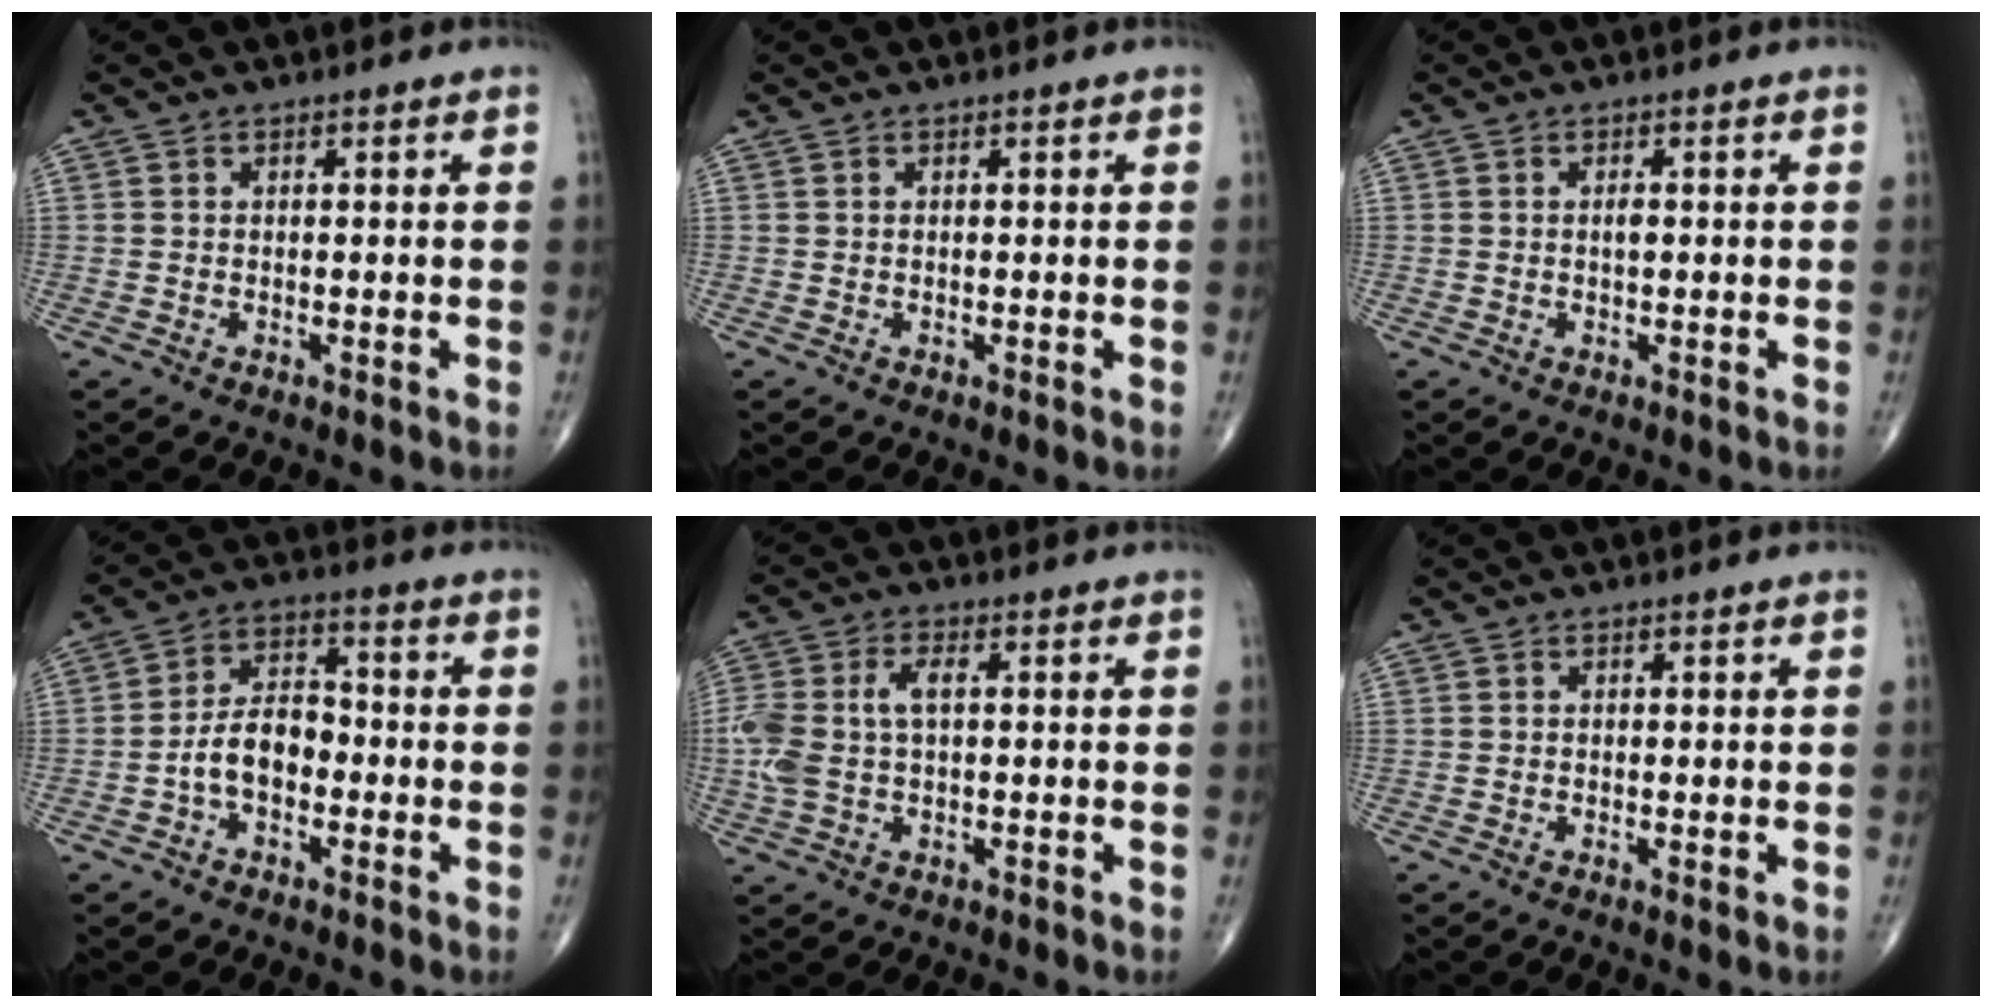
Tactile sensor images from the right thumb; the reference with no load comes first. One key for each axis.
{"total": 0.0}
{"total": 1.0, "fx": 0.0, "fy": 0.4, "fz": 0.9, "tx": -0.013, "ty": 0.001, "tz": -0.001}
{"total": 7.9, "fx": -2.2, "fy": 4.9, "fz": 5.8, "tx": -0.091, "ty": 0.036, "tz": -0.050}
{"total": 8.7, "fx": 0.4, "fy": 4.8, "fz": 7.3, "tx": -0.191, "ty": 0.021, "tz": 0.010}
{"total": 0.6, "fx": -0.1, "fy": 0.1, "fz": 0.5, "tx": -0.013, "ty": -0.003, "tz": -0.004}